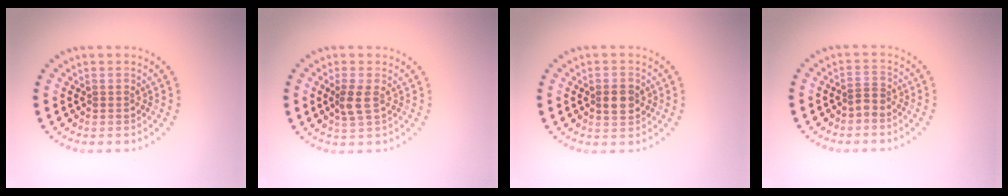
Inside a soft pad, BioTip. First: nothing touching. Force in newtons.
{"total": 1.7, "press": 1.6, "slide": 0.6}
{"total": 2.9, "press": 2.9, "slide": 0.0}
{"total": 1.1, "press": 0.7, "slide": 0.8}